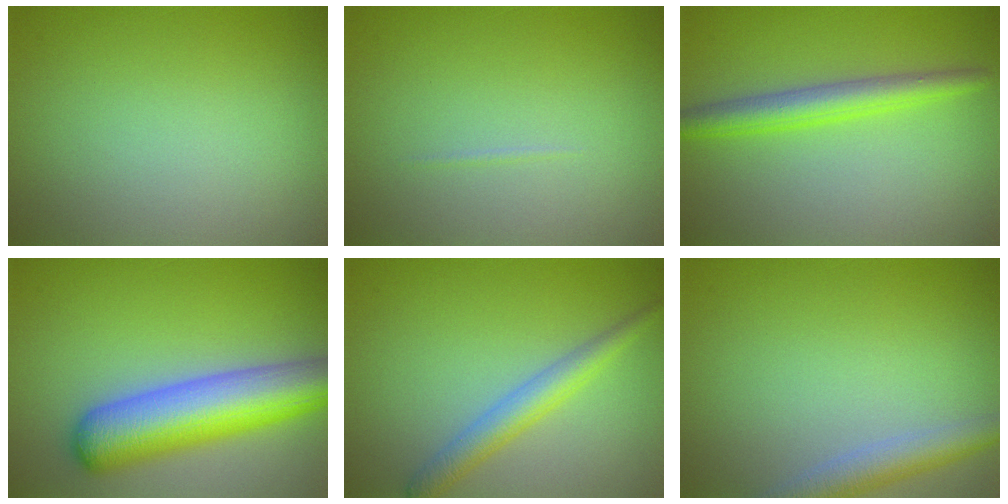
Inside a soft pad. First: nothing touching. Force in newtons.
{"total": 0.6, "press": 0.6, "slide": 0.2}
{"total": 3.4, "press": 3.4, "slide": 0.1}
{"total": 8.6, "press": 8.6, "slide": 0.4}
{"total": 2.8, "press": 2.8, "slide": 0.1}
{"total": 3.5, "press": 3.5, "slide": 0.1}